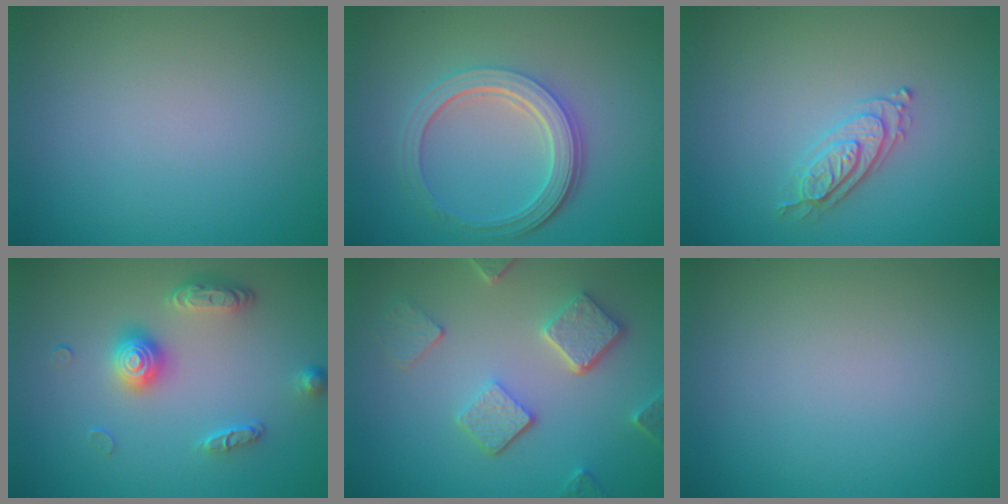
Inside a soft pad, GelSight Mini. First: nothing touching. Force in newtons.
{"total": 5.2, "press": 3.8, "slide": 3.5}
{"total": 2.2, "press": 2.2, "slide": 0.4}
{"total": 3.5, "press": 3.0, "slide": 1.8}
{"total": 4.9, "press": 3.8, "slide": 3.1}
{"total": 0.0}